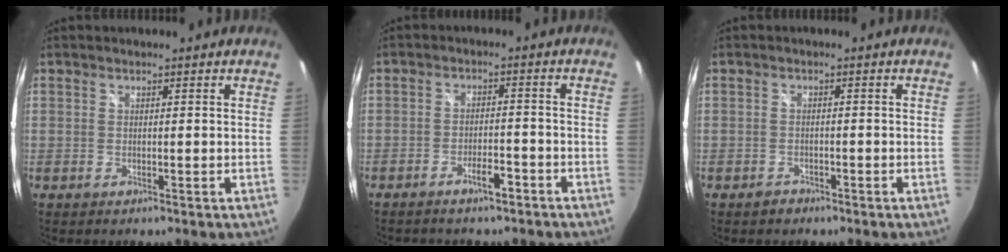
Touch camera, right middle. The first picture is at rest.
{"total": 3.6, "force": [-3.0, 0.9, 1.9], "torque": [-0.038, 0.004, -0.042]}
{"total": 0.9, "force": [-0.8, 0.3, 0.0], "torque": [-0.002, 0.000, -0.013]}